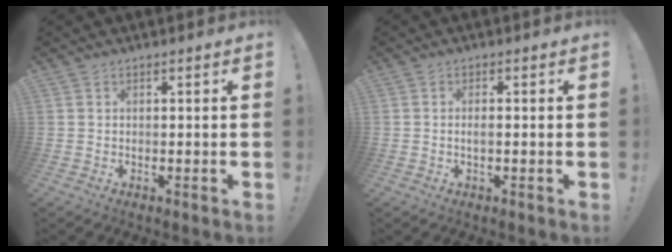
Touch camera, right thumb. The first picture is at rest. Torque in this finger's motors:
{"motor_torque": [-0.24, -0.10, 0.11, -0.05, 0.12]}